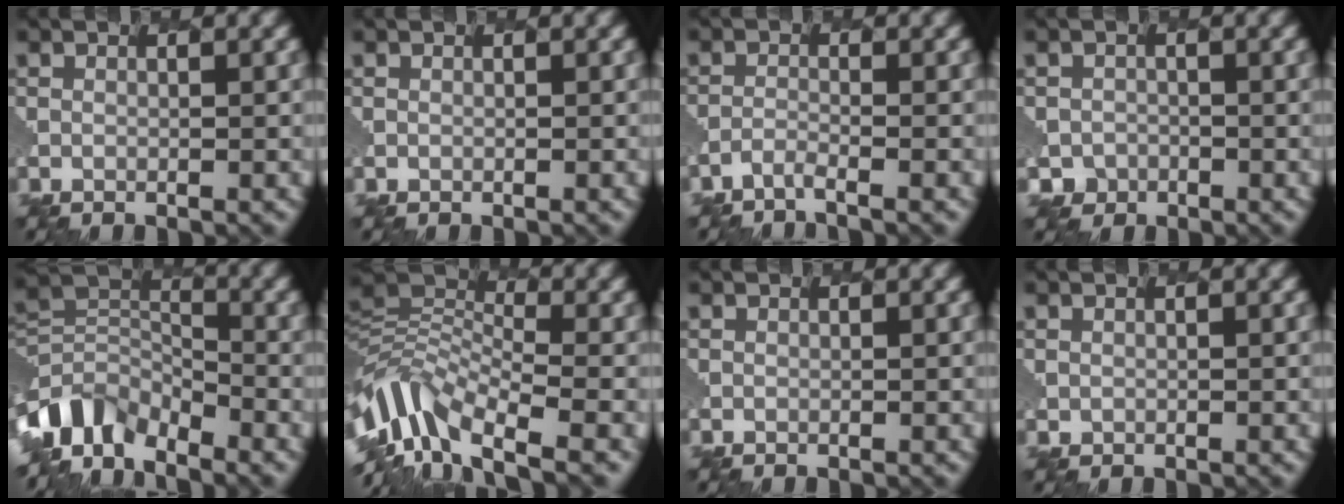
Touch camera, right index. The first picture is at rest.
{"total": 0.0}
{"total": 1.4, "force": [-1.4, -0.1, -0.2], "torque": [-0.006, -0.003, -0.043]}
{"total": 2.2, "force": [-1.0, 1.3, -1.4], "torque": [0.020, 0.004, -0.015]}
{"total": 6.1, "force": [-5.0, 3.1, 1.8], "torque": [-0.041, -0.008, -0.110]}
{"total": 7.9, "force": [-4.0, 3.9, 5.5], "torque": [-0.117, 0.003, -0.091]}
{"total": 0.0}
{"total": 0.6, "force": [0.1, 0.5, -0.3], "torque": [-0.004, -0.007, 0.009]}